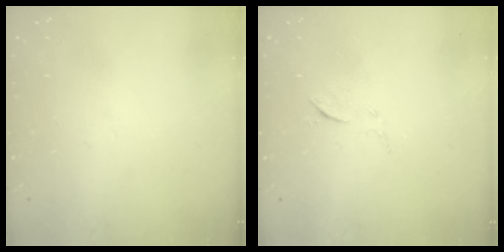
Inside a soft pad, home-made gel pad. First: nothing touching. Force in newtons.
{"total": 6.7, "press": 6.7, "slide": 0.3}